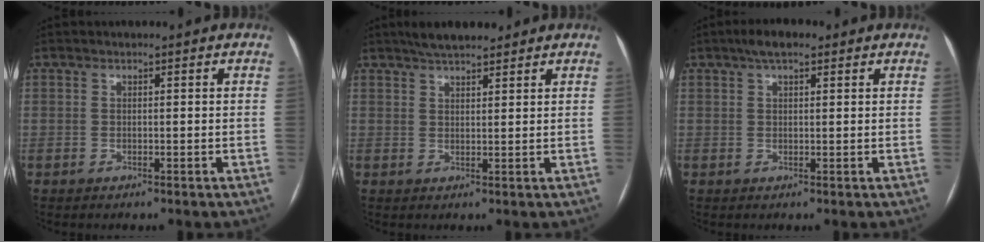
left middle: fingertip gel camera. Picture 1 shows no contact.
{"total": 5.7, "force": [4.7, 1.3, 2.9], "torque": [-0.047, 0.020, 0.078]}
{"total": 4.2, "force": [2.6, 1.3, 2.9], "torque": [-0.055, 0.020, 0.041]}